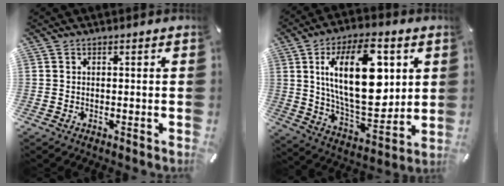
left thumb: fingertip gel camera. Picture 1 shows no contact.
{"total": 23.8, "force": [6.5, 11.6, 19.7], "torque": [-0.355, -0.021, 0.094]}